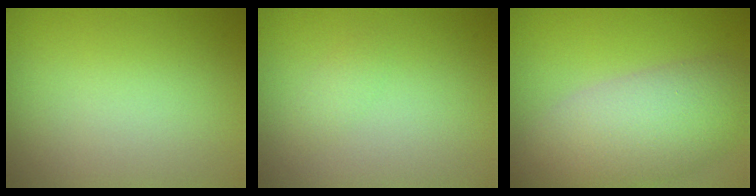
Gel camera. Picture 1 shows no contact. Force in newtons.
{"total": 0.9, "press": 0.9, "slide": 0.1}
{"total": 7.7, "press": 7.7, "slide": 0.5}